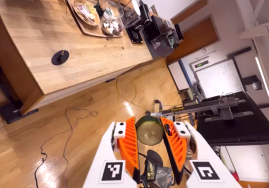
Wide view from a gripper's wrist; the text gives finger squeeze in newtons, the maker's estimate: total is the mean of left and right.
{"total": 8.6, "left": 8.3, "right": 8.9}